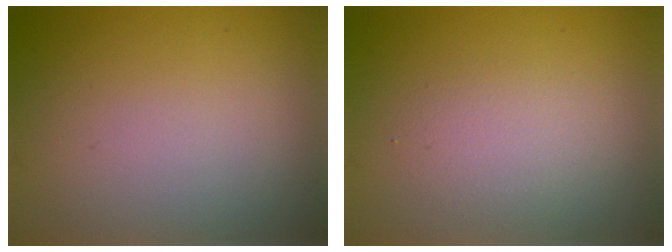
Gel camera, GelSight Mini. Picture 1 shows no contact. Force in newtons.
{"total": 1.9, "press": 1.9, "slide": 0.2}